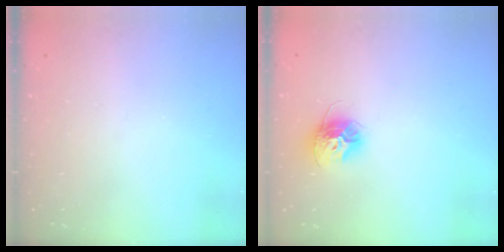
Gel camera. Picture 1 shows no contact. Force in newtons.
{"total": 10.5, "press": 10.4, "slide": 0.9}